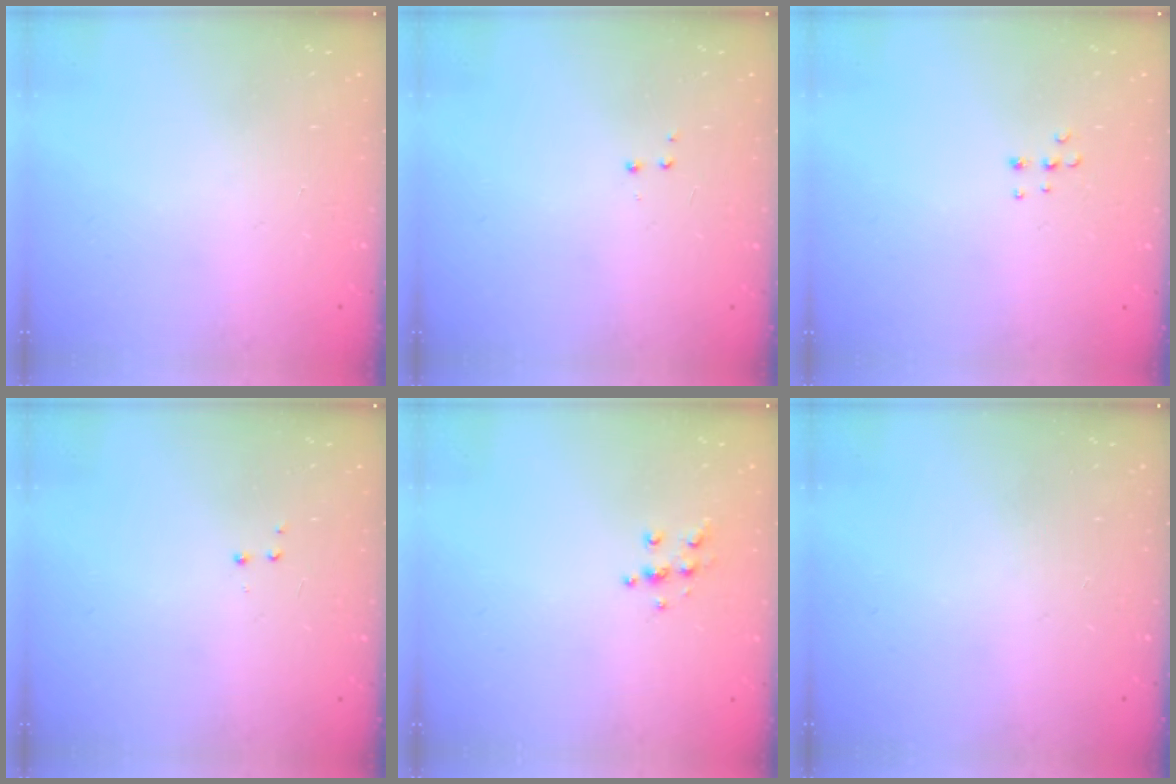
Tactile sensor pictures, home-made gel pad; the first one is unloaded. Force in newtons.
{"total": 2.9, "press": 2.8, "slide": 0.7}
{"total": 4.4, "press": 4.4, "slide": 0.5}
{"total": 2.9, "press": 2.8, "slide": 0.7}
{"total": 6.4, "press": 6.4, "slide": 0.6}
{"total": 0.0}